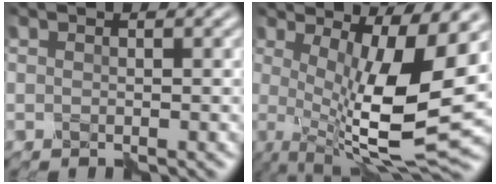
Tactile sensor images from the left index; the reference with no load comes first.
{"total": 12.7, "force": [-0.2, 3.3, 12.3], "torque": [-0.182, -0.013, 0.000]}